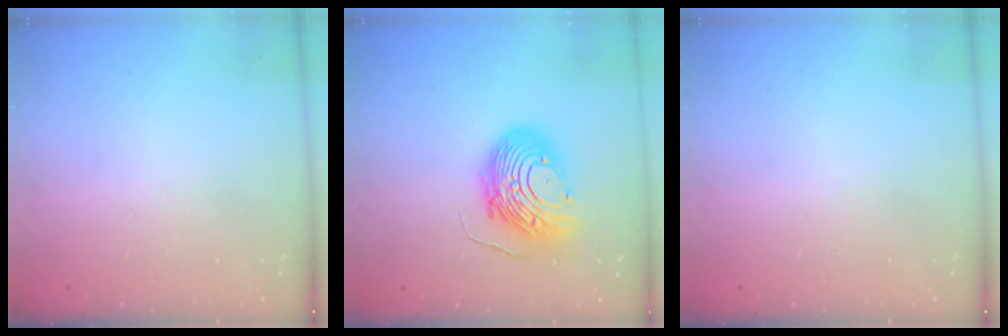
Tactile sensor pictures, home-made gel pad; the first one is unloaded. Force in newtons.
{"total": 15.1, "press": 15.1, "slide": 1.6}
{"total": 0.0}